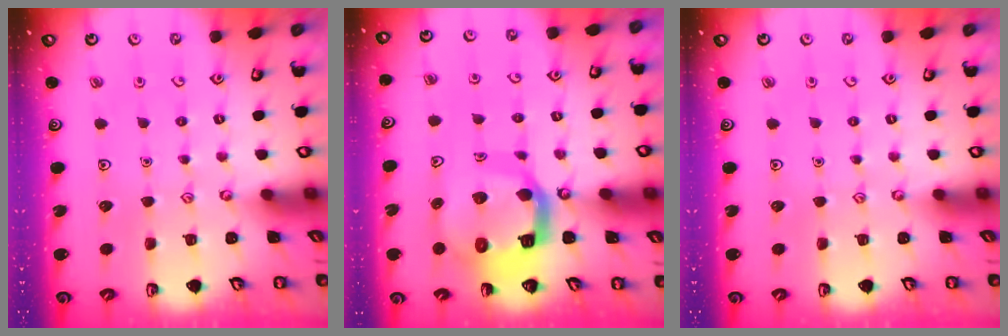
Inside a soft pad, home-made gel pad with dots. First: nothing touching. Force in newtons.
{"total": 13.5, "press": 13.4, "slide": 1.8}
{"total": 0.0}